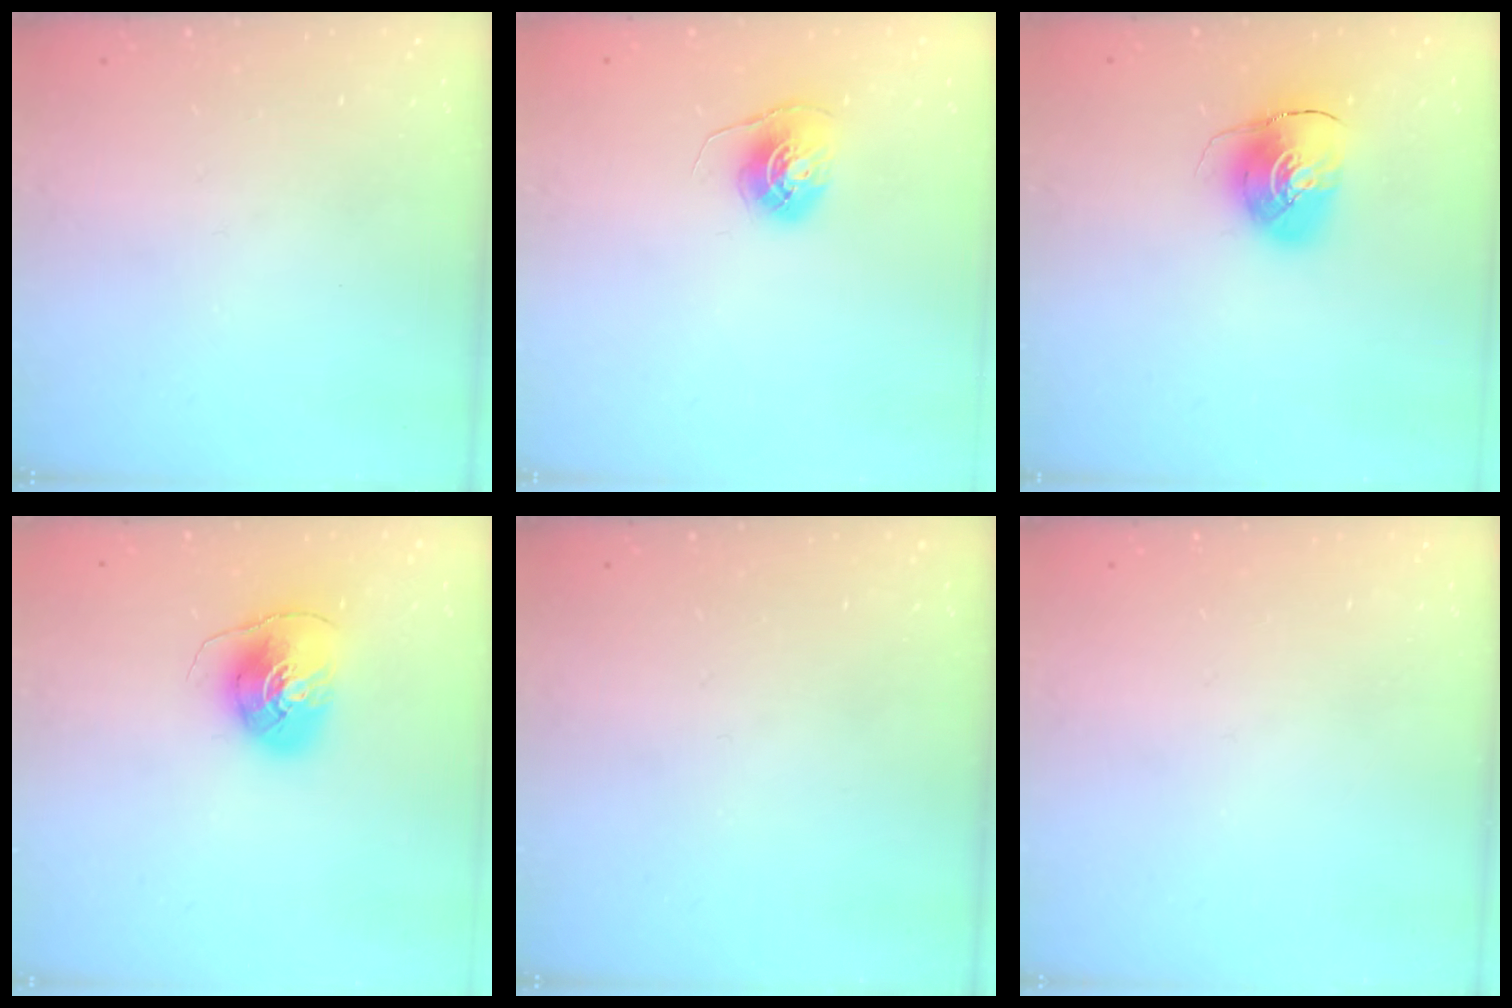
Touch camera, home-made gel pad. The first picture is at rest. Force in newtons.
{"total": 6.9, "press": 6.9, "slide": 0.5}
{"total": 10.1, "press": 10.1, "slide": 0.7}
{"total": 8.5, "press": 8.4, "slide": 0.7}
{"total": 0.0}
{"total": 0.0}